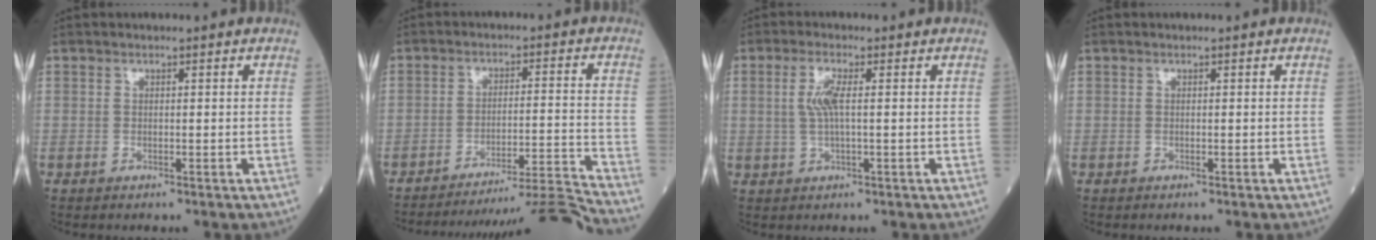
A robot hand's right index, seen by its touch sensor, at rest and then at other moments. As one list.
[{"total": 14.1, "force": [-13.3, -4.3, 1.7], "torque": [-0.001, 0.004, -0.200]}, {"total": 3.7, "force": [0.5, 0.7, 3.6], "torque": [-0.080, 0.004, 0.010]}, {"total": 0.0}]